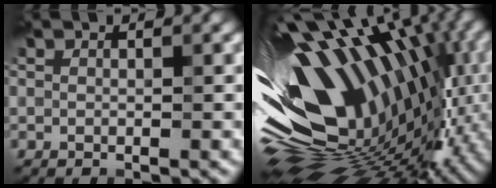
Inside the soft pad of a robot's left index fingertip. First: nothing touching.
{"total": 18.4, "force": [-1.0, 9.8, 15.6], "torque": [-0.277, -0.012, -0.028]}